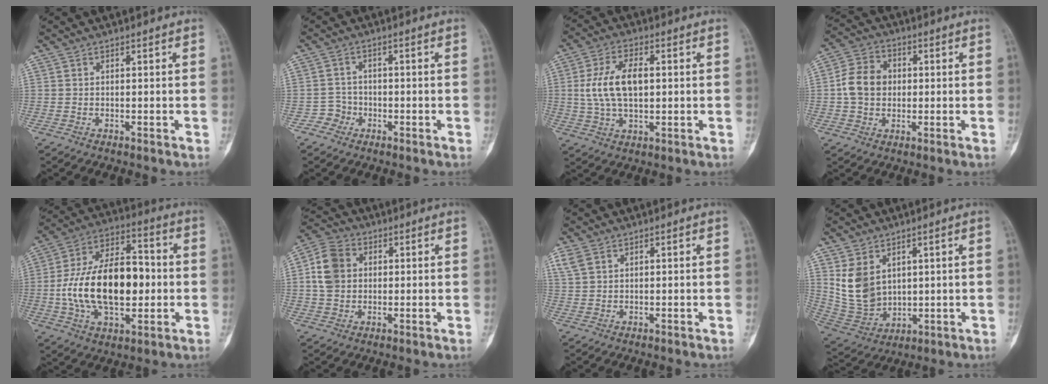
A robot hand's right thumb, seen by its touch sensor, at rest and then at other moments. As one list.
[{"total": 2.8, "force": [-1.4, 2.5, -0.3], "torque": [0.021, 0.012, -0.034]}, {"total": 11.1, "force": [1.2, 5.9, 9.3], "torque": [-0.180, 0.007, 0.024]}, {"total": 8.4, "force": [0.2, 7.0, 4.8], "torque": [-0.071, 0.016, -0.005]}, {"total": 22.4, "force": [-1.4, 12.8, 18.3], "torque": [-0.310, 0.031, -0.019]}, {"total": 9.2, "force": [1.2, 7.5, 5.3], "torque": [-0.089, 0.014, 0.014]}, {"total": 3.3, "force": [1.8, 2.1, 1.7], "torque": [-0.043, 0.006, 0.047]}, {"total": 10.5, "force": [3.4, 7.8, 6.2], "torque": [-0.101, -0.019, 0.096]}]